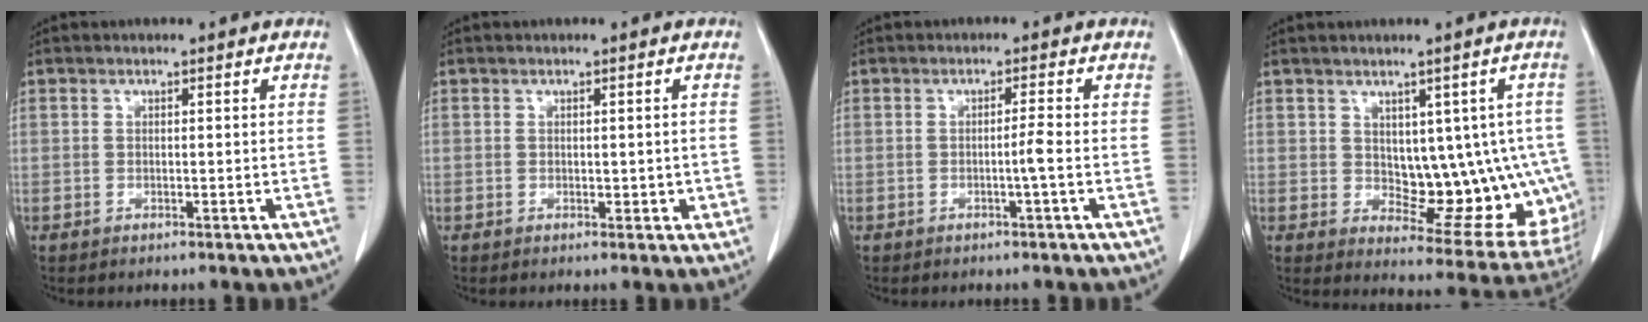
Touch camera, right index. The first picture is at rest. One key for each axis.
{"total": 1.5, "fx": -0.1, "fy": 1.0, "fz": 1.0, "tx": -0.012, "ty": 0.004, "tz": 0.004}
{"total": 1.8, "fx": -0.6, "fy": -0.6, "fz": 1.6, "tx": -0.030, "ty": -0.001, "tz": -0.010}
{"total": 13.3, "fx": 0.5, "fy": 7.1, "fz": 11.2, "tx": -0.115, "ty": 0.008, "tz": 0.027}